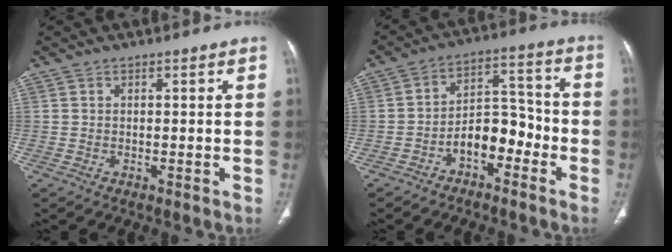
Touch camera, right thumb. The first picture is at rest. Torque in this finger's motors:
{"motor_torque": [0.93, 1.23, 1.08, -0.79, 0.03]}